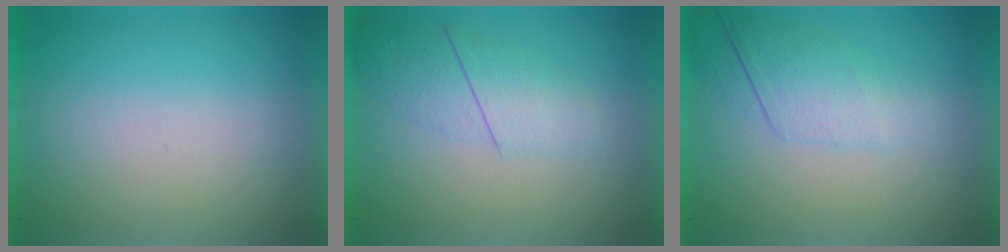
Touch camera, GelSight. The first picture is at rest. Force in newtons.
{"total": 2.2}
{"total": 2.3}